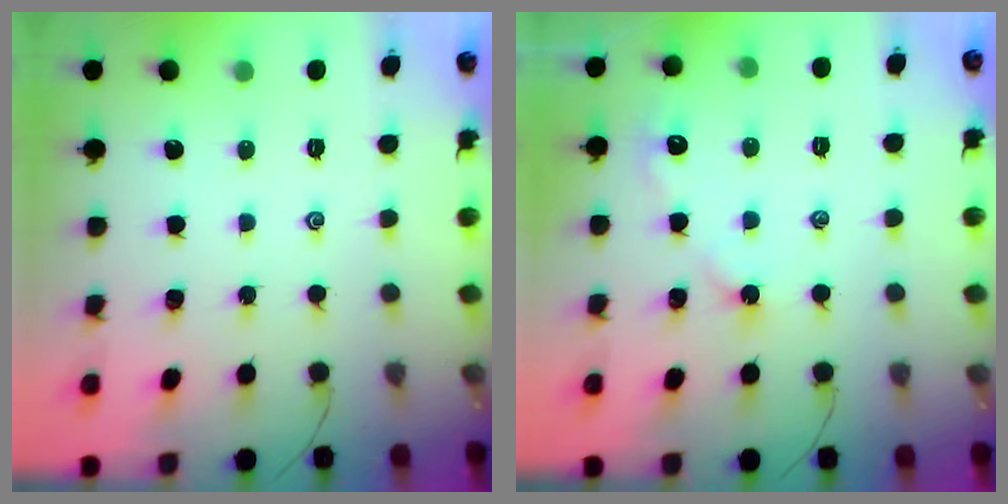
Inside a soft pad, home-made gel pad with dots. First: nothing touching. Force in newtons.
{"total": 4.4, "press": 4.3, "slide": 0.6}